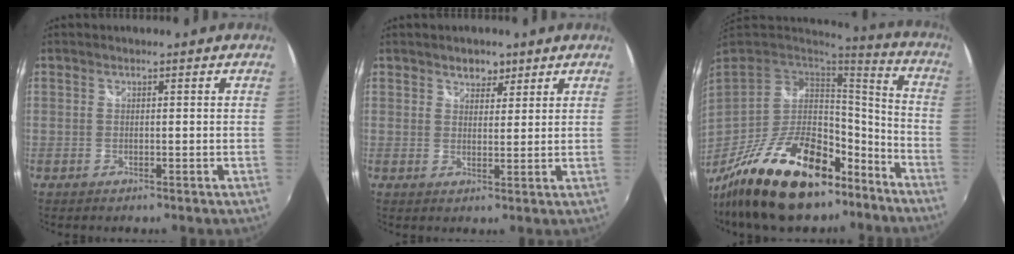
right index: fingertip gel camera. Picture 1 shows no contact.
{"total": 3.2, "force": [2.2, 2.1, 1.0], "torque": [-0.007, 0.004, 0.034]}
{"total": 27.4, "force": [-18.4, 12.1, 16.3], "torque": [-0.303, 0.000, -0.277]}